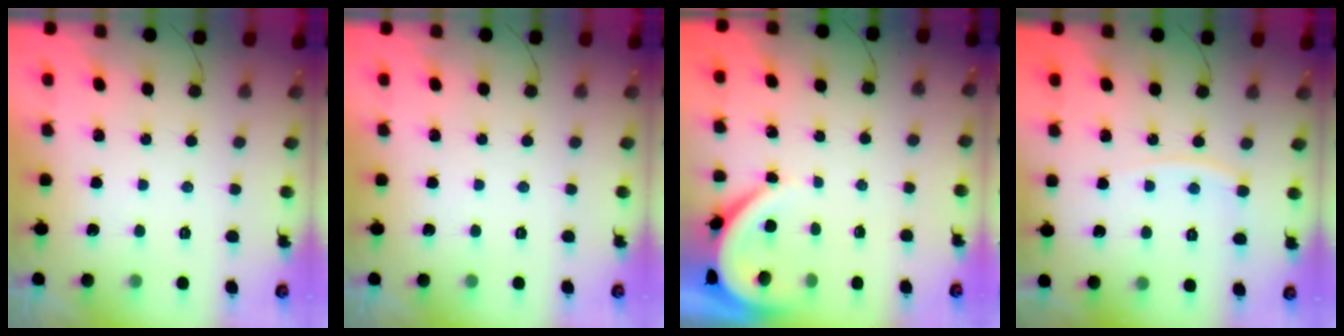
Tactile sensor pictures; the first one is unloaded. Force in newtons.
{"total": 0.0}
{"total": 3.7, "press": 3.7, "slide": 0.3}
{"total": 6.1, "press": 6.1, "slide": 0.8}